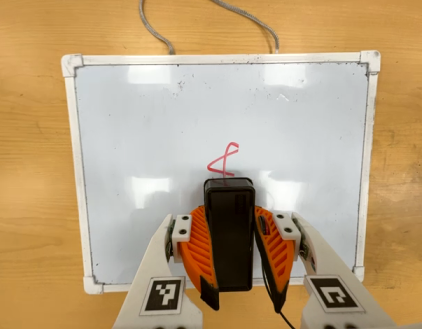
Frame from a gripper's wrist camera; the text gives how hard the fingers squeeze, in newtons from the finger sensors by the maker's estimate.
{"total": 7.0, "left": 5.8, "right": 8.3}